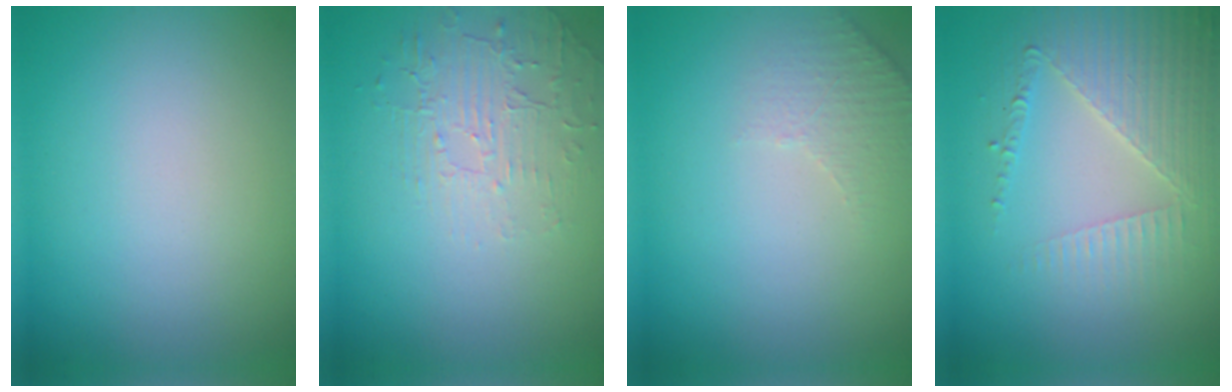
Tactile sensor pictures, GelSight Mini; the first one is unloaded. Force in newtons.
{"total": 1.9, "press": 1.0, "slide": 1.6}
{"total": 2.1, "press": 2.0, "slide": 0.5}
{"total": 3.8, "press": 3.7, "slide": 0.6}